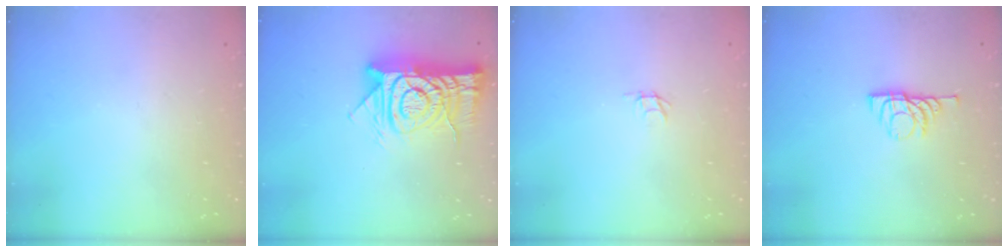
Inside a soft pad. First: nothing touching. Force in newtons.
{"total": 16.8, "press": 16.8, "slide": 1.7}
{"total": 1.8, "press": 1.8, "slide": 0.1}
{"total": 6.1, "press": 6.1, "slide": 0.8}